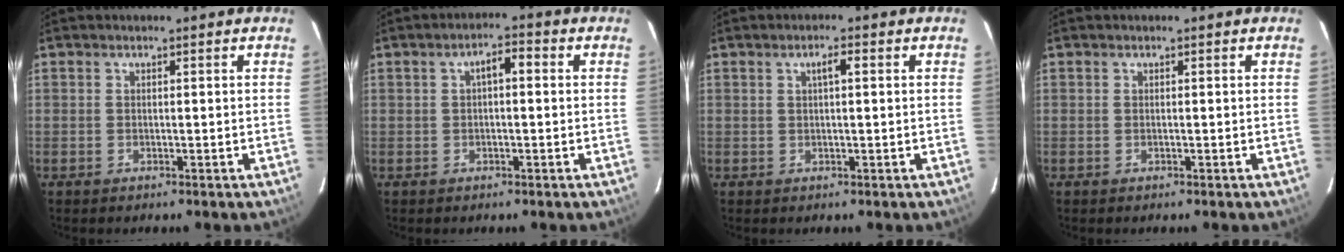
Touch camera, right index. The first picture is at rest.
{"total": 3.3, "force": [0.4, 1.3, 3.0], "torque": [-0.052, 0.015, 0.006]}
{"total": 2.0, "force": [0.6, 0.3, 1.8], "torque": [-0.033, 0.007, 0.011]}
{"total": 0.0}